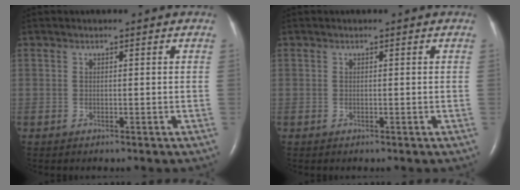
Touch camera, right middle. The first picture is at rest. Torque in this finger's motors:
{"motor_torque": [0.09, -0.05, 0.06, 0.00]}